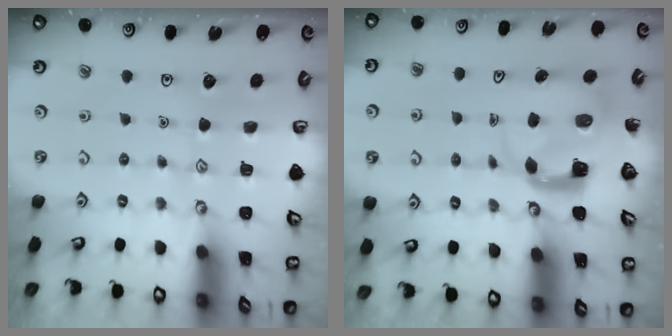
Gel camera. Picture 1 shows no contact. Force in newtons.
{"total": 4.0, "press": 4.0, "slide": 0.4}